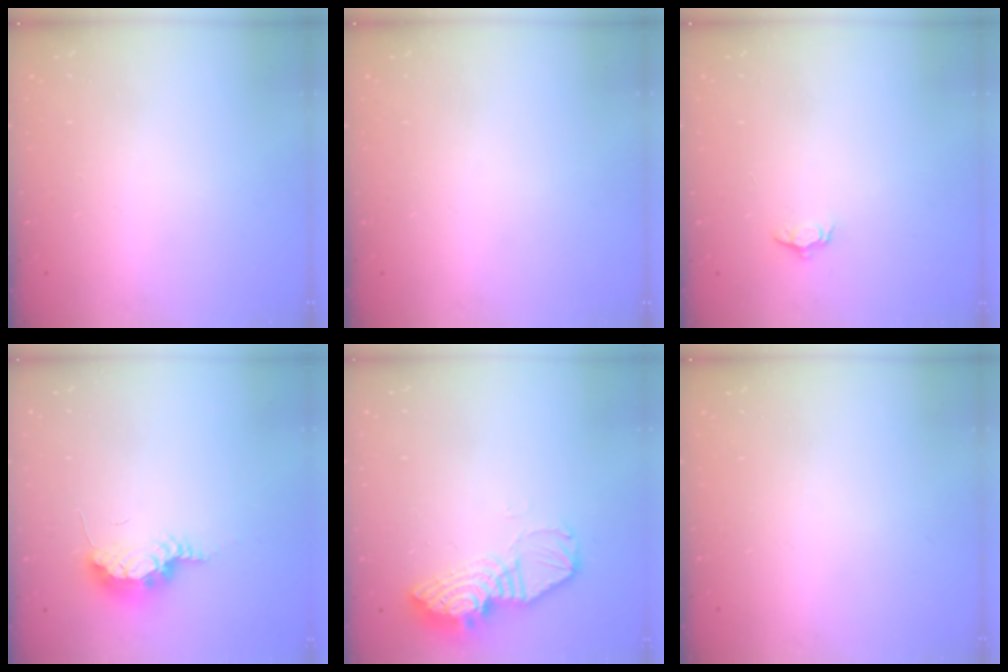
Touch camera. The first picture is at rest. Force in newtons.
{"total": 0.0}
{"total": 3.3, "press": 3.2, "slide": 0.5}
{"total": 7.7, "press": 7.4, "slide": 1.8}
{"total": 12.3, "press": 12.3, "slide": 1.1}
{"total": 0.0}